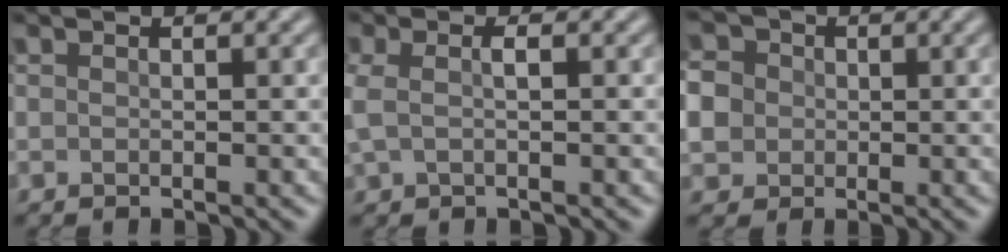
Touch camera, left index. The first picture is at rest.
{"total": 2.0, "force": [-0.1, 0.8, 1.9], "torque": [-0.047, 0.004, -0.006]}
{"total": 7.4, "force": [0.9, 6.6, 3.3], "torque": [-0.077, 0.023, -0.003]}